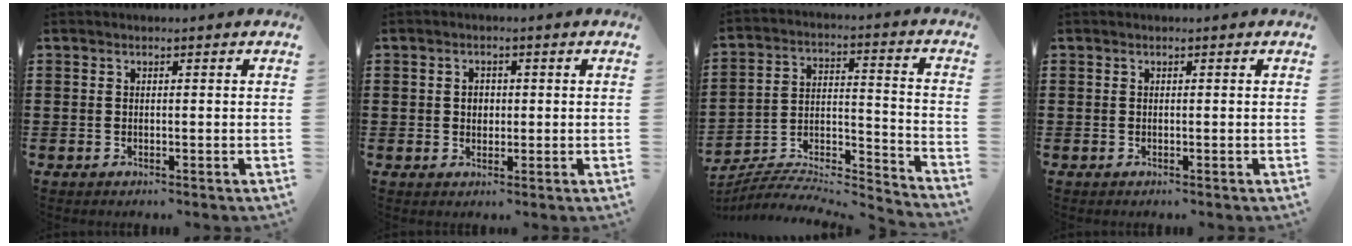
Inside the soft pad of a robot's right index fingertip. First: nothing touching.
{"total": 1.9, "force": [0.2, 1.6, 1.0], "torque": [-0.023, 0.009, 0.002]}
{"total": 6.9, "force": [-6.5, 1.3, 1.9], "torque": [-0.036, -0.006, -0.133]}
{"total": 0.0}